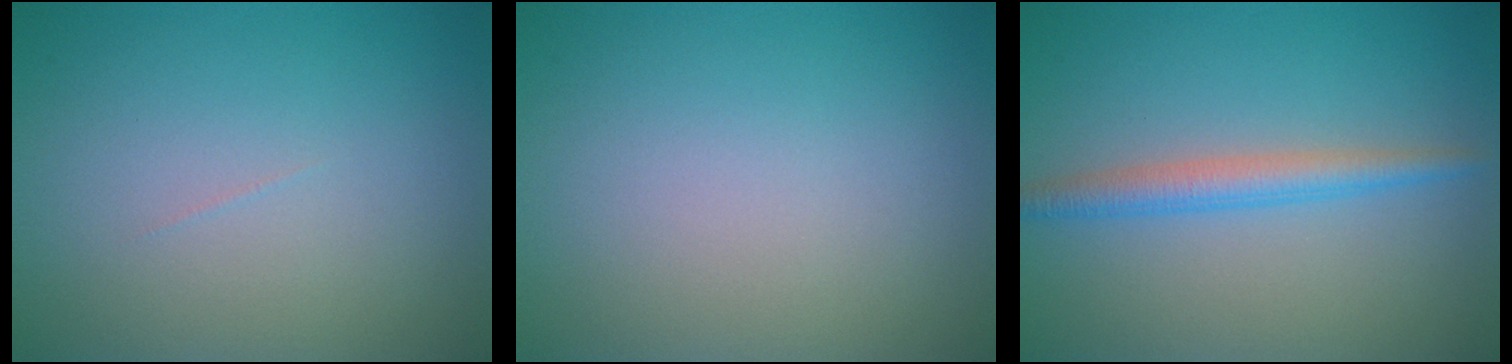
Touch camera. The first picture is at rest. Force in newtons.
{"total": 0.0}
{"total": 2.7, "press": 2.7, "slide": 0.0}